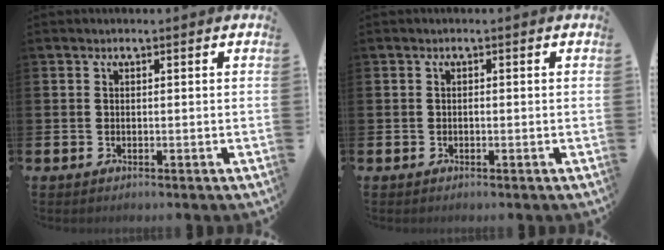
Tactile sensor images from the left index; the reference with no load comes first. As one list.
[{"total": 0.0}]